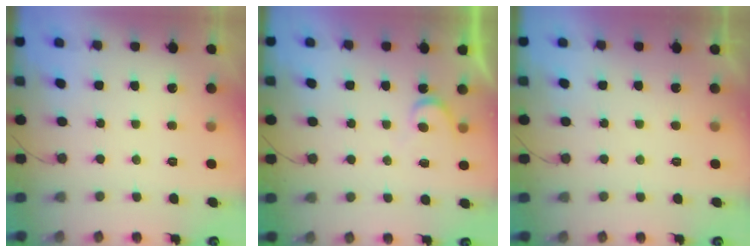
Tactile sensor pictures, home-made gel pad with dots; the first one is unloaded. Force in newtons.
{"total": 4.5, "press": 4.5, "slide": 0.4}
{"total": 1.0, "press": 1.0, "slide": 0.2}